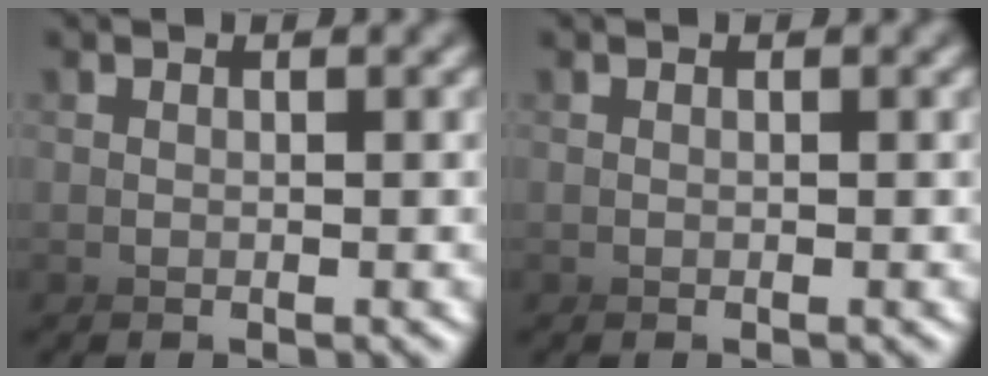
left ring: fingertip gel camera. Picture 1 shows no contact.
{"total": 0.0}